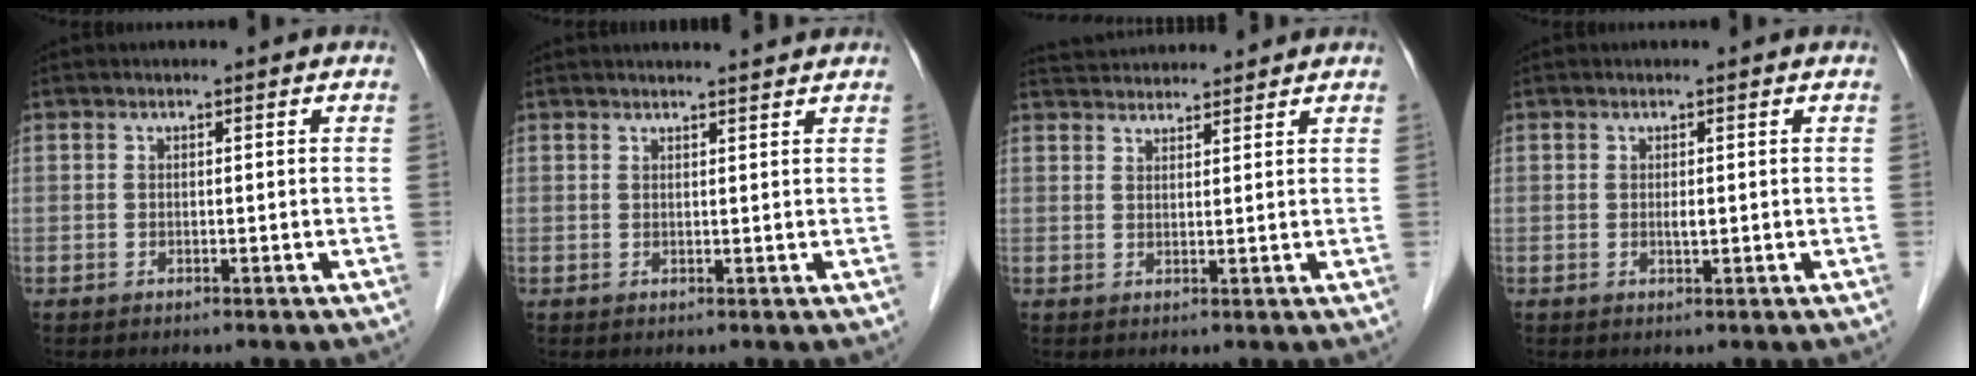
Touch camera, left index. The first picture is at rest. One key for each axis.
{"total": 4.9, "fx": 4.7, "fy": -0.1, "fz": 1.3, "tx": -0.018, "ty": 0.015, "tz": 0.053}
{"total": 7.8, "fx": 7.6, "fy": 0.9, "fz": 1.6, "tx": -0.032, "ty": 0.037, "tz": 0.117}
{"total": 0.9, "fx": 0.1, "fy": 0.3, "fz": 0.8, "tx": -0.016, "ty": -0.002, "tz": 0.003}